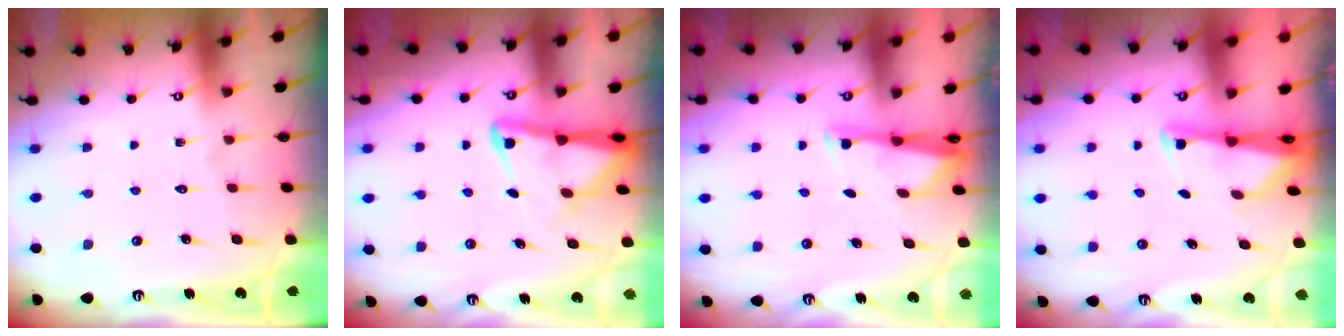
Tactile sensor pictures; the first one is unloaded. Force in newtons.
{"total": 5.1, "press": 5.1, "slide": 0.6}
{"total": 3.0, "press": 2.9, "slide": 0.5}
{"total": 1.9, "press": 1.9, "slide": 0.4}